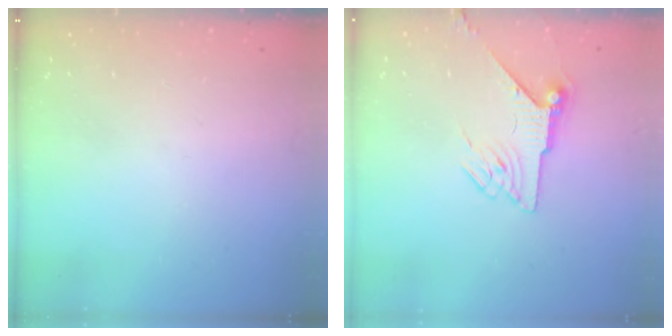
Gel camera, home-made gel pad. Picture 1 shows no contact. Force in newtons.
{"total": 6.5, "press": 6.4, "slide": 0.9}